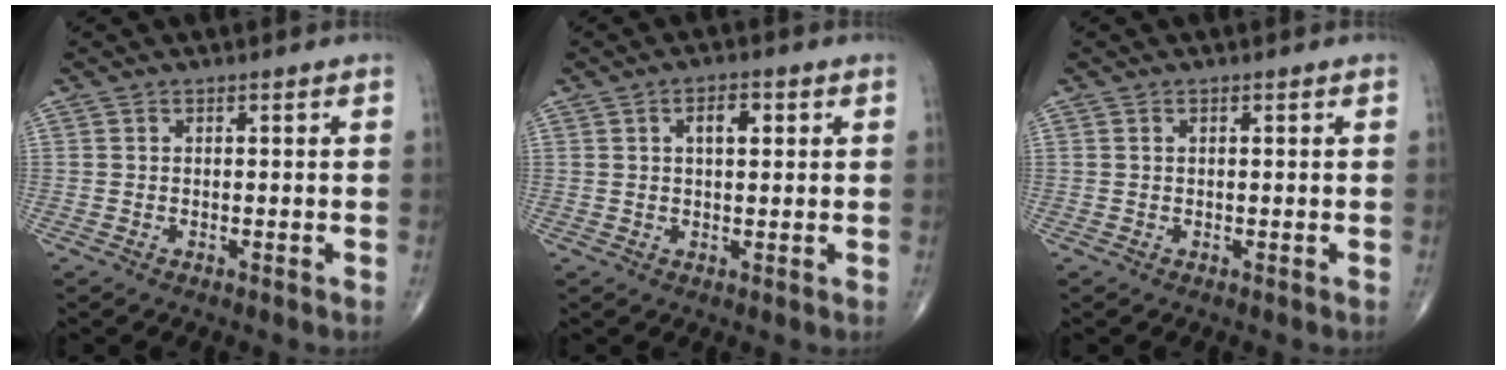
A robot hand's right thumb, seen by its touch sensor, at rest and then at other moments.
{"total": 3.9, "force": [1.1, 1.9, 3.2], "torque": [-0.046, 0.003, 0.015]}
{"total": 0.0}